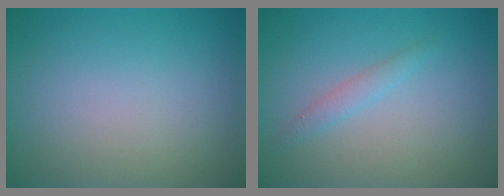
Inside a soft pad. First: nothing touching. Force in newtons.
{"total": 1.2, "press": 1.2, "slide": 0.1}